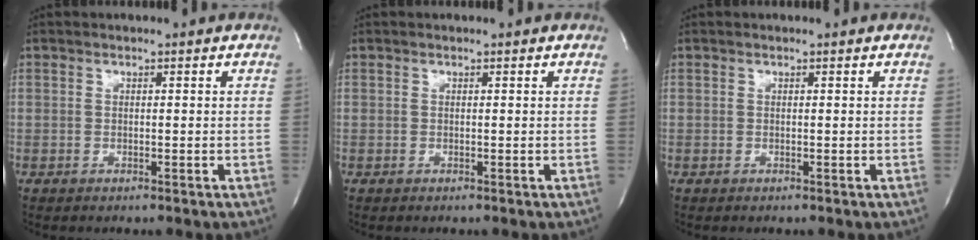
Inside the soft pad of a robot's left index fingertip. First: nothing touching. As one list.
[{"total": 0.0}, {"total": 0.0}]